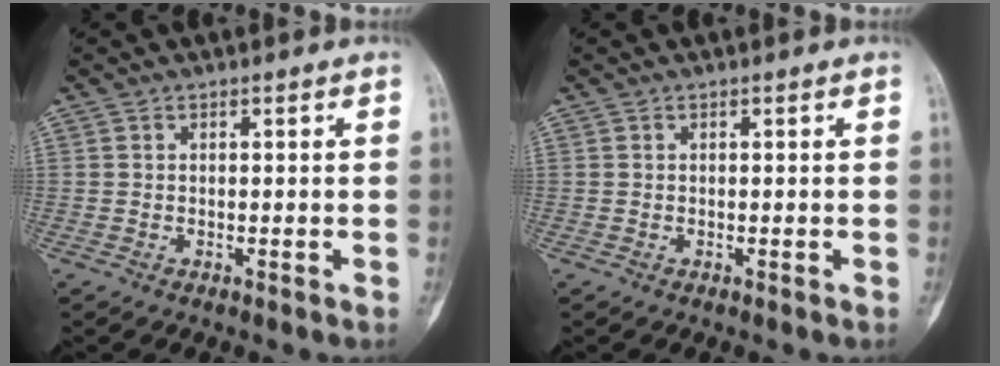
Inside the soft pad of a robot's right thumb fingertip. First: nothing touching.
{"total": 0.0}